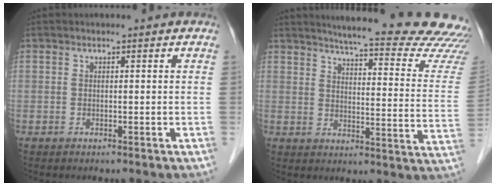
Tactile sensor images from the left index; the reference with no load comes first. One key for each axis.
{"total": 25.9, "fx": 23.9, "fy": 0.8, "fz": 9.9, "tx": -0.132, "ty": -0.109, "tz": 0.274}